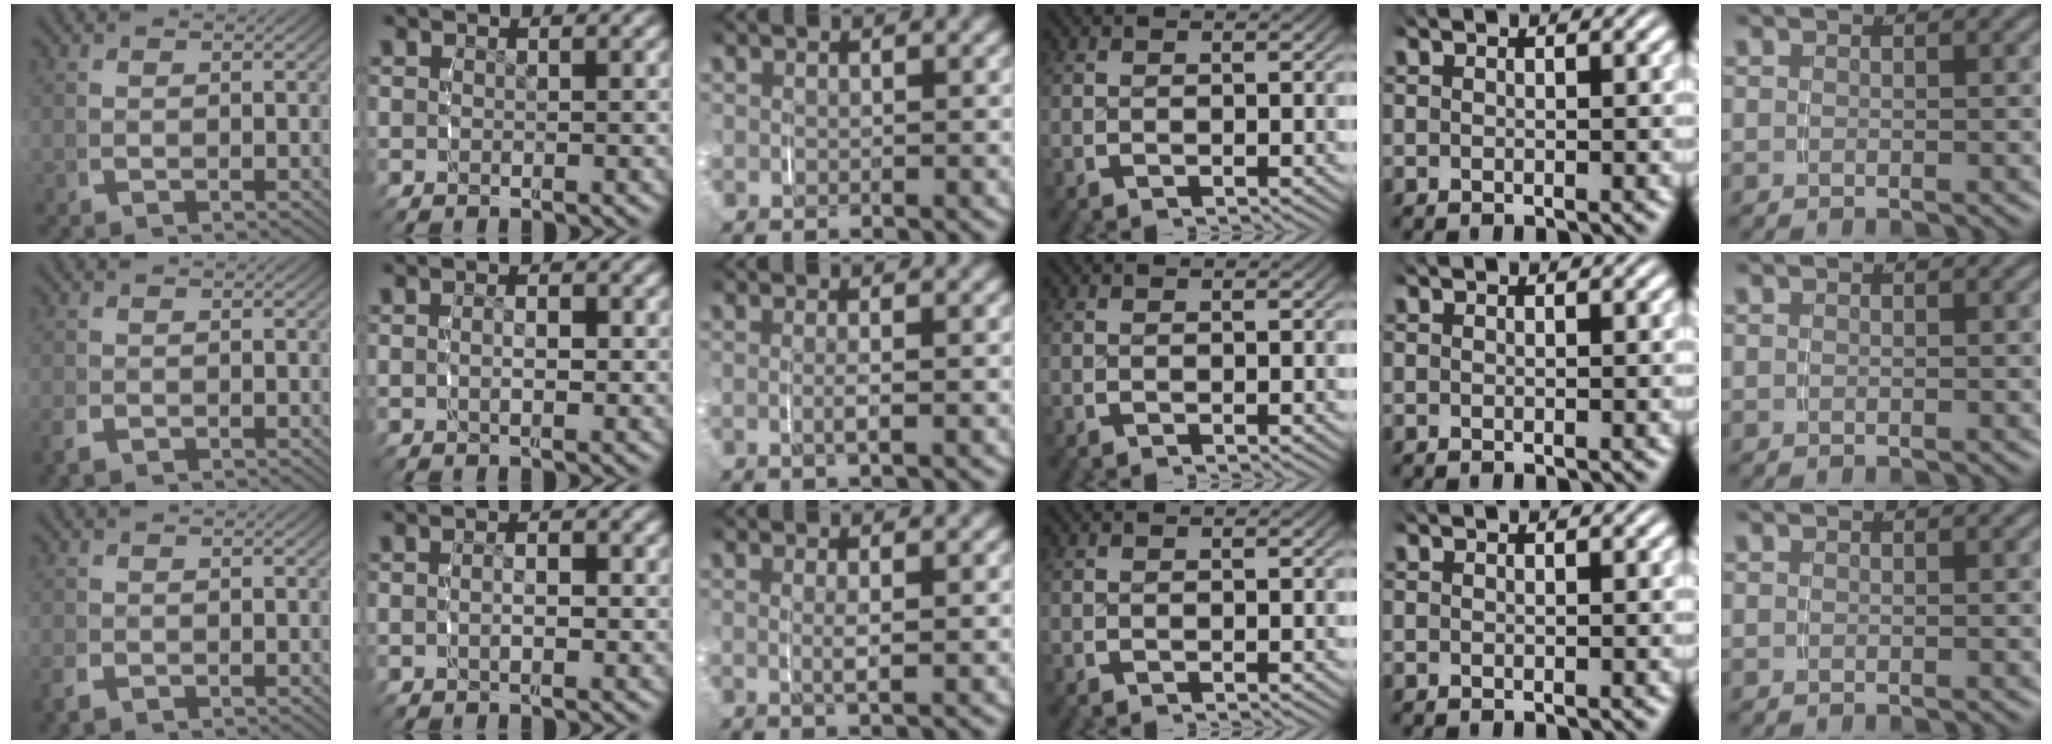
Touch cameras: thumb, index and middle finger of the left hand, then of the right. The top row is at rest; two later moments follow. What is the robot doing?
{"motion": "grasp_and_lifting", "object": "toothpaste"}